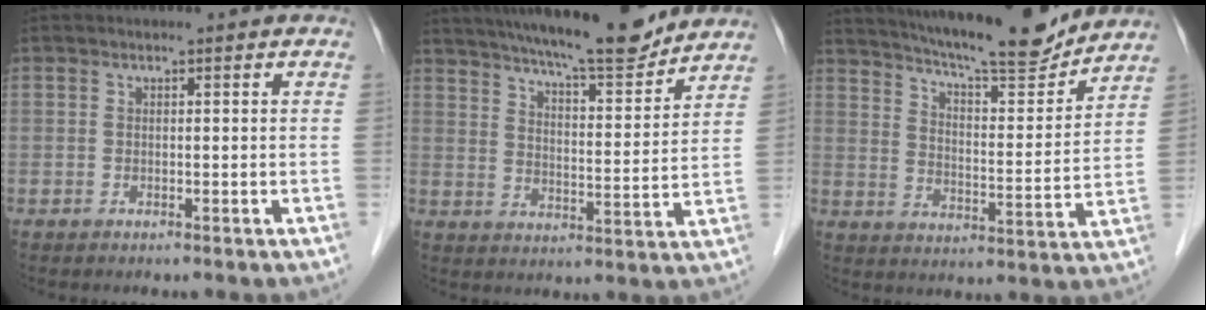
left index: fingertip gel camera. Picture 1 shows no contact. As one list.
[{"total": 15.4, "force": [13.8, 1.2, 6.7], "torque": [-0.105, -0.006, 0.203]}, {"total": 16.9, "force": [15.5, 1.4, 6.6], "torque": [-0.112, -0.014, 0.224]}]